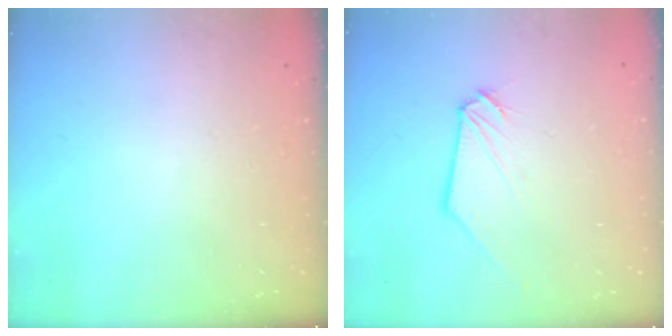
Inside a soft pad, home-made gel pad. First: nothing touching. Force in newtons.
{"total": 0.9, "press": 0.9, "slide": 0.2}